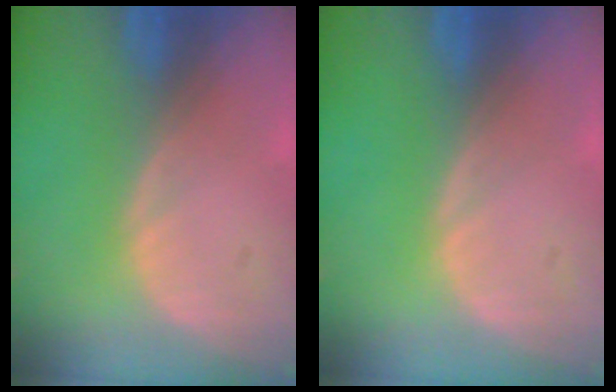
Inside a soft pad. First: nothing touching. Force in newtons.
{"total": 0.0}